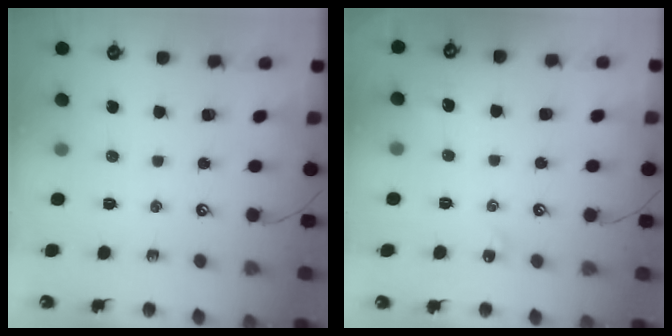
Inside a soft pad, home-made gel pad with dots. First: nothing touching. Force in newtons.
{"total": 2.1, "press": 2.0, "slide": 0.5}